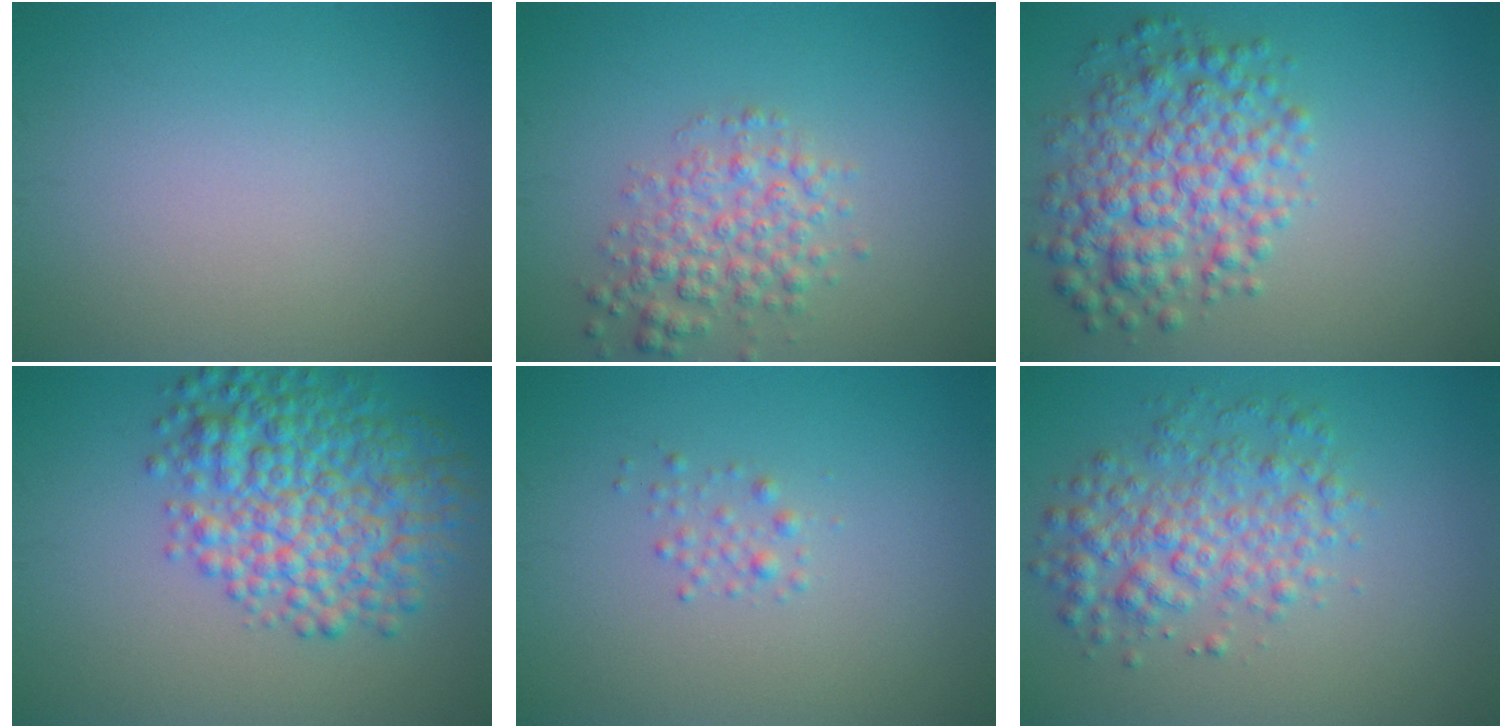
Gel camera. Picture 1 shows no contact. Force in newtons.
{"total": 3.5, "press": 3.5, "slide": 0.1}
{"total": 6.2, "press": 6.2, "slide": 0.0}
{"total": 8.0, "press": 8.0, "slide": 0.0}
{"total": 1.1, "press": 1.1, "slide": 0.1}
{"total": 4.6, "press": 4.6, "slide": 0.0}